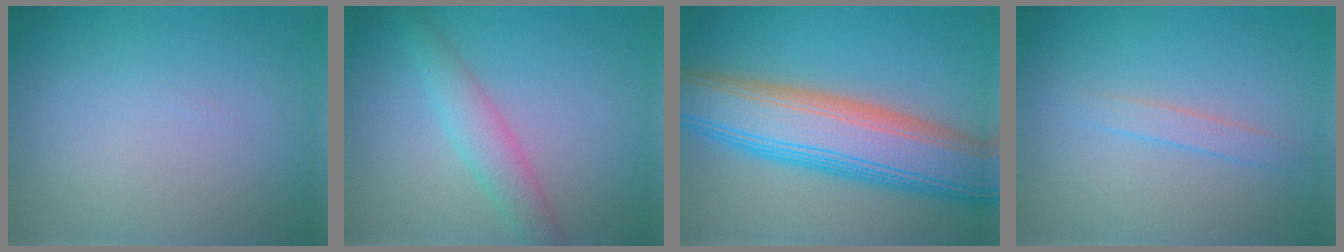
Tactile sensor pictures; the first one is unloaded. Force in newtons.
{"total": 2.9, "press": 2.9, "slide": 0.1}
{"total": 10.3, "press": 10.3, "slide": 0.6}
{"total": 1.2, "press": 1.2, "slide": 0.0}